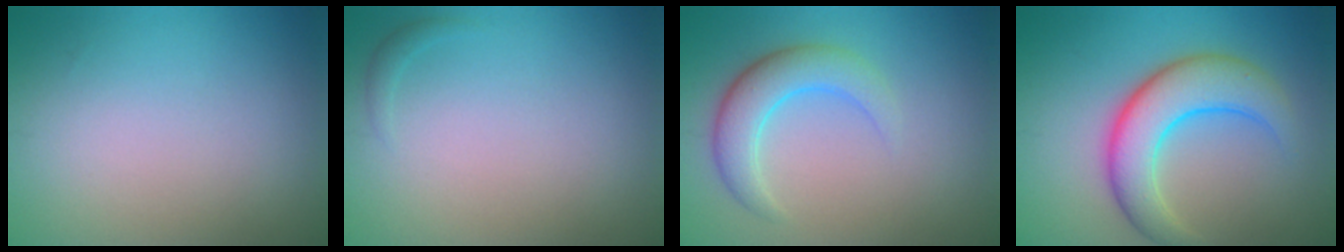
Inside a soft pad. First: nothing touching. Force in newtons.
{"total": 0.6, "press": 0.6, "slide": 0.1}
{"total": 3.8, "press": 3.8, "slide": 0.1}
{"total": 6.0, "press": 6.0, "slide": 0.2}